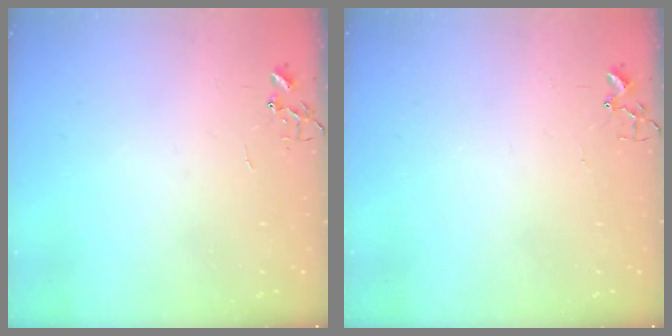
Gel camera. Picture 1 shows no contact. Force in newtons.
{"total": 2.4, "press": 2.4, "slide": 0.3}